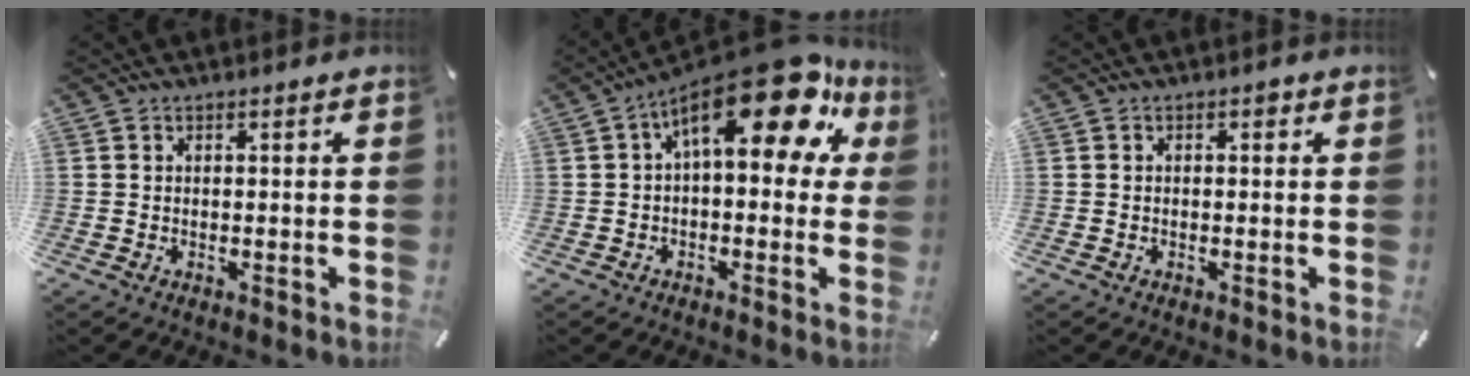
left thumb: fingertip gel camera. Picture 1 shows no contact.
{"total": 19.8, "force": [8.8, 8.1, 15.8], "torque": [-0.243, -0.059, 0.138]}
{"total": 1.1, "force": [0.0, 0.7, 0.8], "torque": [-0.016, 0.005, -0.001]}